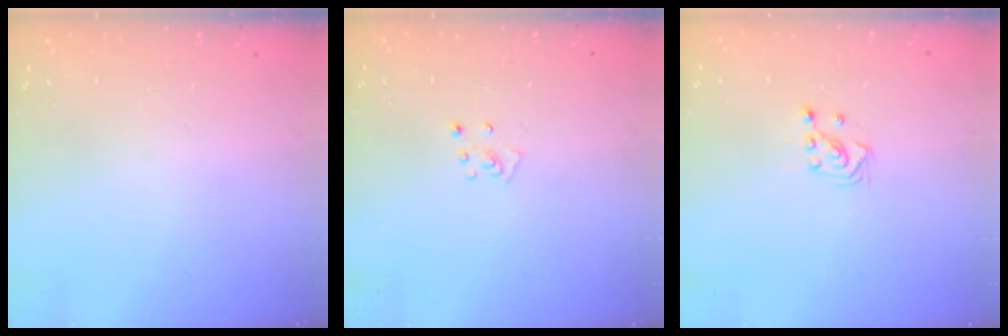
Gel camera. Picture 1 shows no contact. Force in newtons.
{"total": 3.5, "press": 3.5, "slide": 0.3}
{"total": 2.9, "press": 2.7, "slide": 1.0}